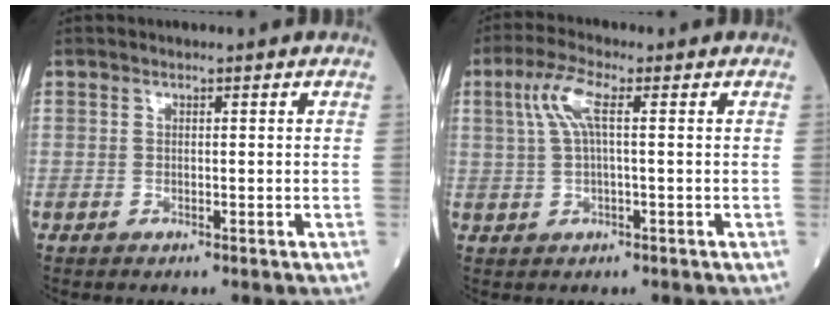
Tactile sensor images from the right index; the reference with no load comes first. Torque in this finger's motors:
{"motor_torque": [0.16, 0.10, 0.34, 0.12]}